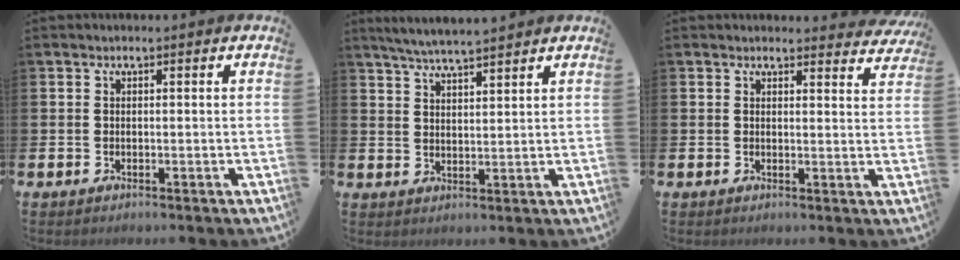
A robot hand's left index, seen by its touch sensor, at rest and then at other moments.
{"total": 4.9, "force": [4.7, -0.1, 1.3], "torque": [-0.039, -0.017, 0.085]}
{"total": 2.4, "force": [2.3, 0.4, 0.0], "torque": [0.018, -0.019, 0.037]}